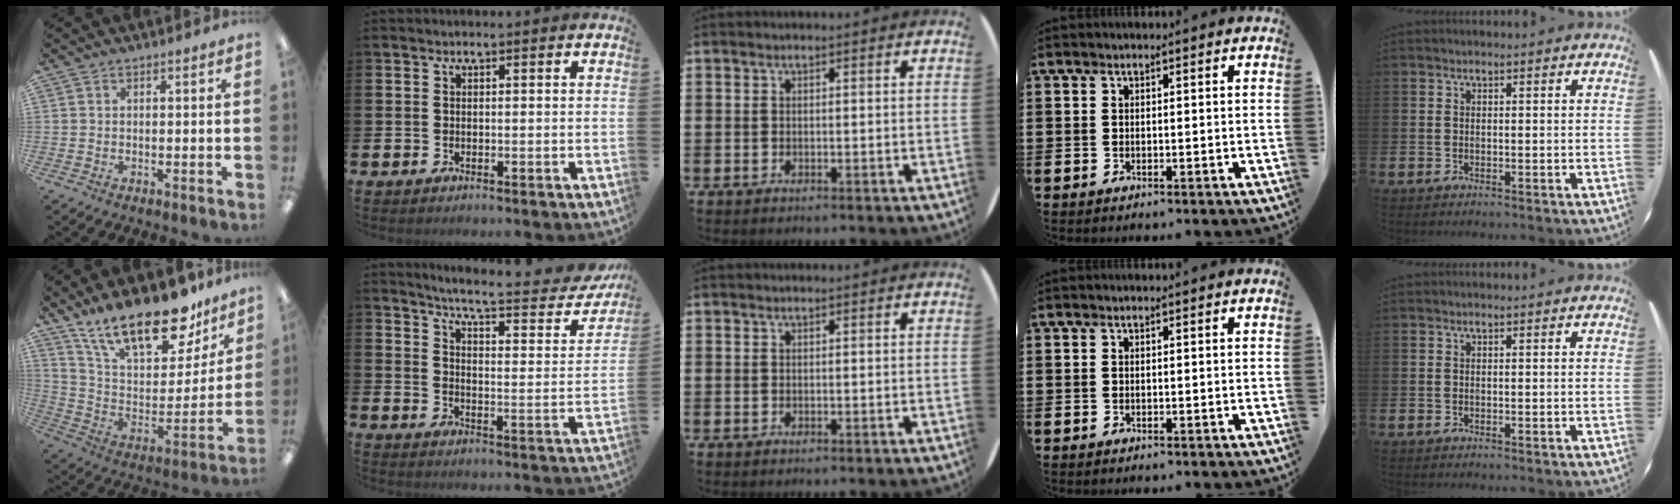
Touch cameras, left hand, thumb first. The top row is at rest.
{"thumb": {"total": 23.9, "force": [17.4, 9.1, 13.6], "torque": [-0.224, -0.110, 0.301]}, "index": {"total": 5.9, "force": [5.5, 0.2, 2.3], "torque": [-0.057, -0.049, 0.083]}}